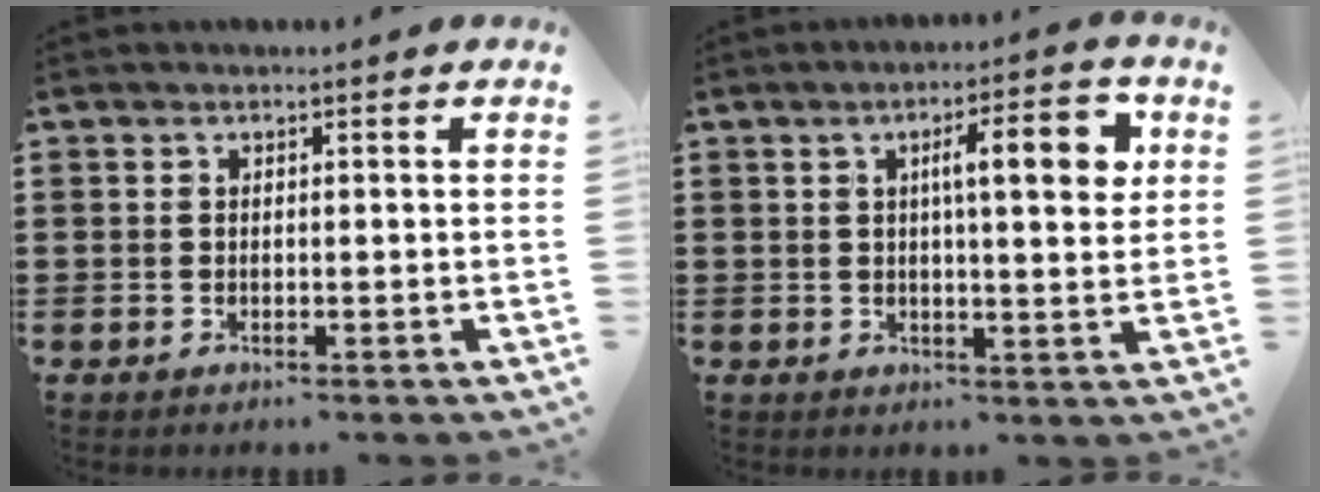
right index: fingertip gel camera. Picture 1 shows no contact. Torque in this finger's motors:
{"motor_torque": [1.24, 0.33, 0.35, 0.07]}